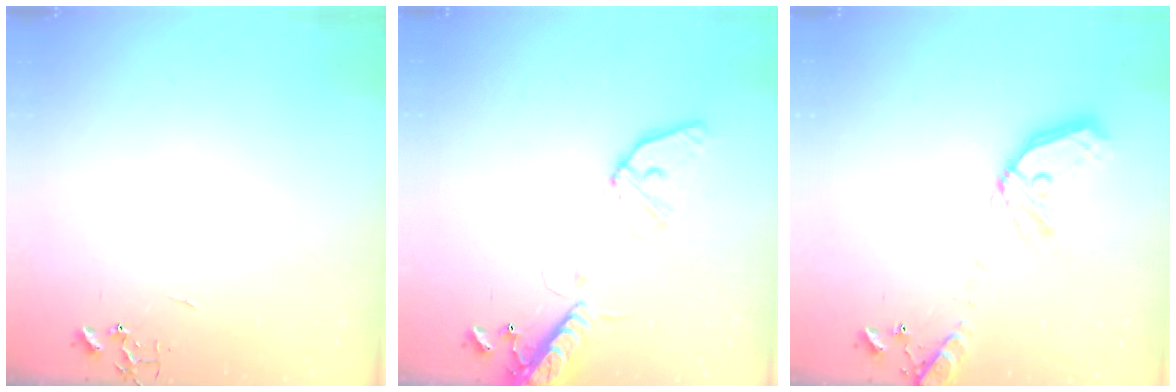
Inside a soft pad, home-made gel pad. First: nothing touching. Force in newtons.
{"total": 14.1, "press": 13.8, "slide": 3.0}
{"total": 15.7, "press": 15.4, "slide": 2.5}